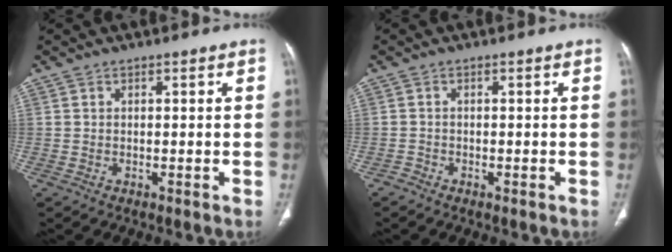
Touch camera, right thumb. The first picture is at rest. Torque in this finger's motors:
{"motor_torque": [1.35, 1.49, -0.39, -0.35, 0.02]}